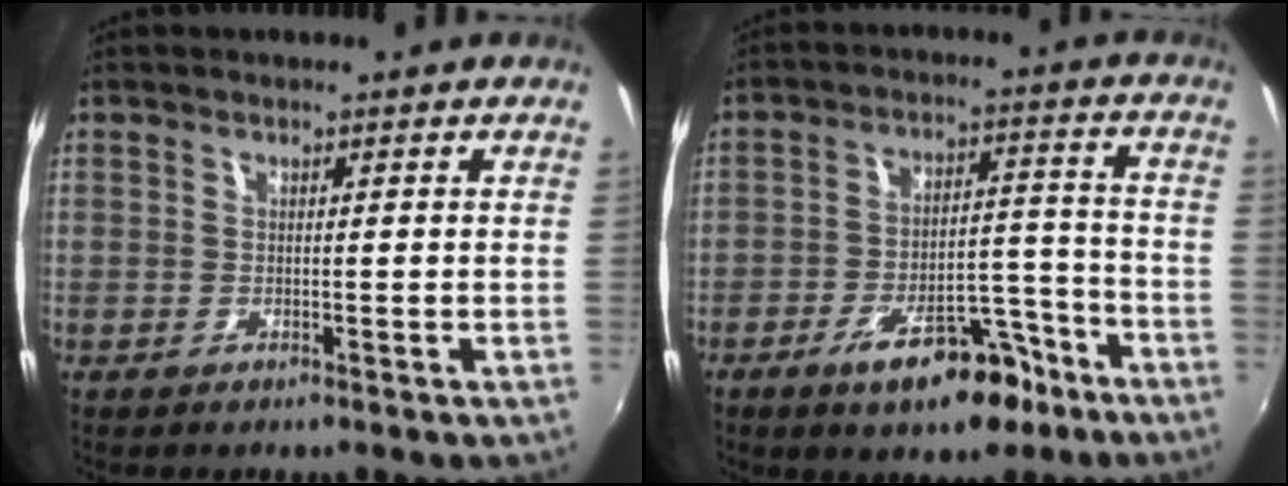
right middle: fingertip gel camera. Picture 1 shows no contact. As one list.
[{"total": 11.6, "force": [-7.3, 4.6, 7.8], "torque": [-0.133, 0.014, -0.100]}]